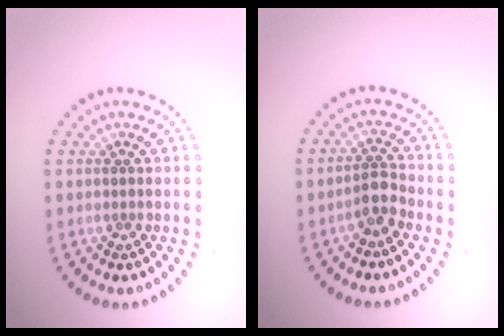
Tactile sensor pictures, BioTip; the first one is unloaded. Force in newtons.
{"total": 2.1, "press": 1.7, "slide": 1.2}